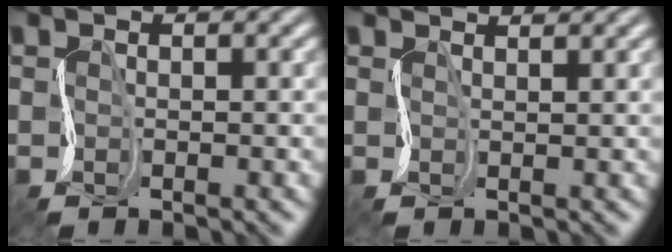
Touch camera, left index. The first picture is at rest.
{"total": 1.9, "force": [1.8, 0.1, 0.6], "torque": [-0.007, 0.008, 0.015]}